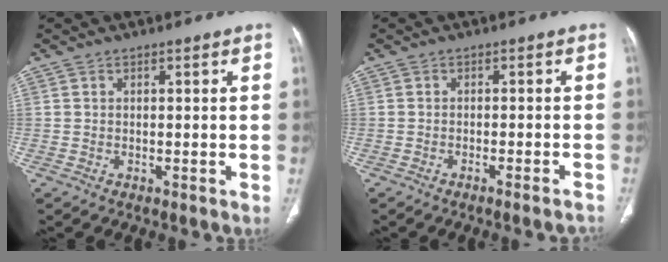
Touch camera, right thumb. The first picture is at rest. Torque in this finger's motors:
{"motor_torque": [0.10, 0.02, -0.12, -0.14, 0.11]}